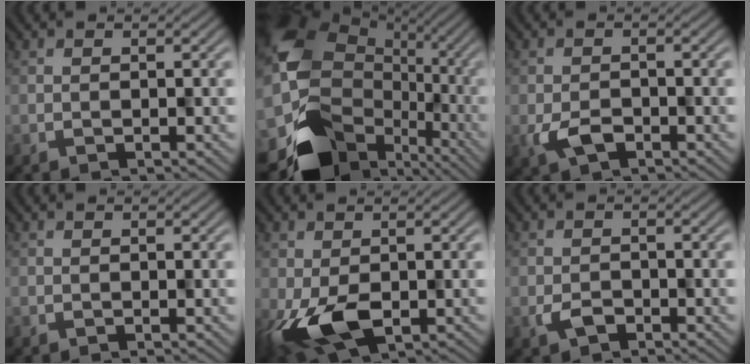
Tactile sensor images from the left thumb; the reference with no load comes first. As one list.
[{"total": 18.3, "force": [-4.4, 13.4, 11.6], "torque": [-0.250, -0.036, -0.049]}, {"total": 3.0, "force": [-1.5, 1.8, 1.9], "torque": [-0.042, -0.007, -0.030]}, {"total": 0.0}, {"total": 10.8, "force": [-3.8, 5.6, 8.4], "torque": [-0.174, -0.026, -0.057]}, {"total": 1.9, "force": [-1.1, 1.3, 0.9], "torque": [-0.018, -0.003, -0.020]}]